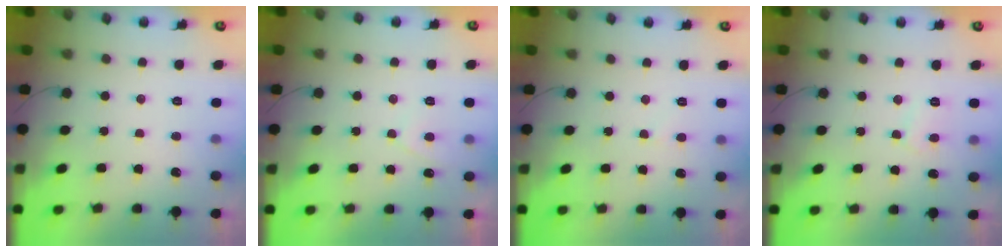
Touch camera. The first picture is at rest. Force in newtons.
{"total": 2.7, "press": 2.7, "slide": 0.6}
{"total": 3.9, "press": 3.9, "slide": 0.3}
{"total": 5.3, "press": 5.3, "slide": 0.4}